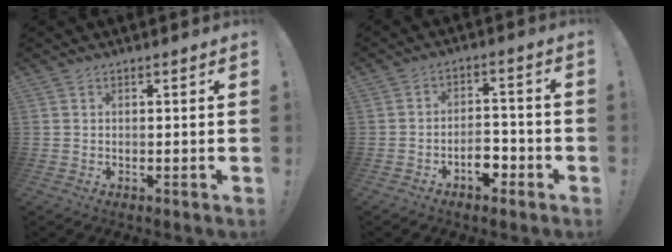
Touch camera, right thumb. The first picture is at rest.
{"total": 6.9, "force": [-3.8, 4.2, 4.0], "torque": [-0.067, 0.022, -0.062]}